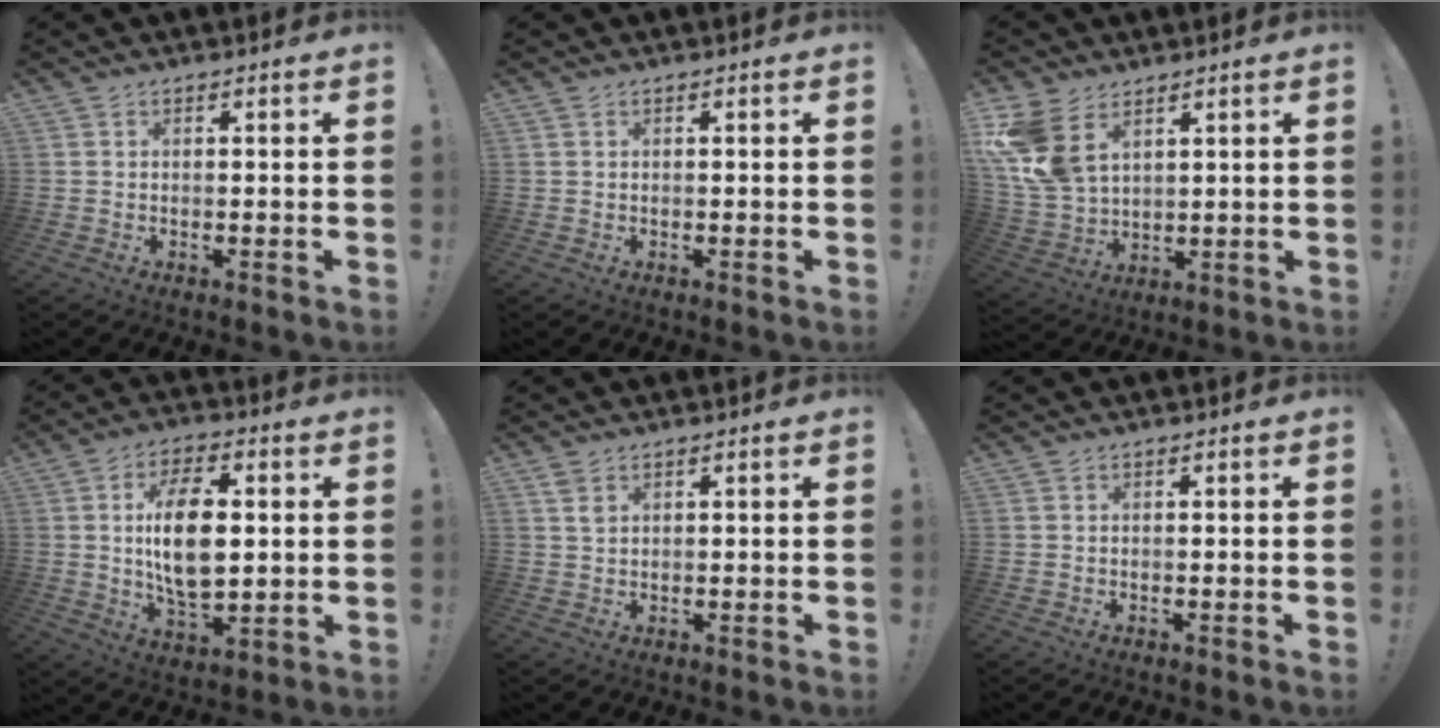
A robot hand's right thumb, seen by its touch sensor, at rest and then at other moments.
{"total": 0.0}
{"total": 13.3, "force": [6.1, 8.6, 8.0], "torque": [-0.172, -0.033, 0.123]}
{"total": 15.8, "force": [1.5, 8.5, 13.2], "torque": [-0.243, -0.001, 0.021]}
{"total": 2.5, "force": [1.4, 1.5, 1.4], "torque": [-0.022, -0.003, 0.026]}
{"total": 0.0}